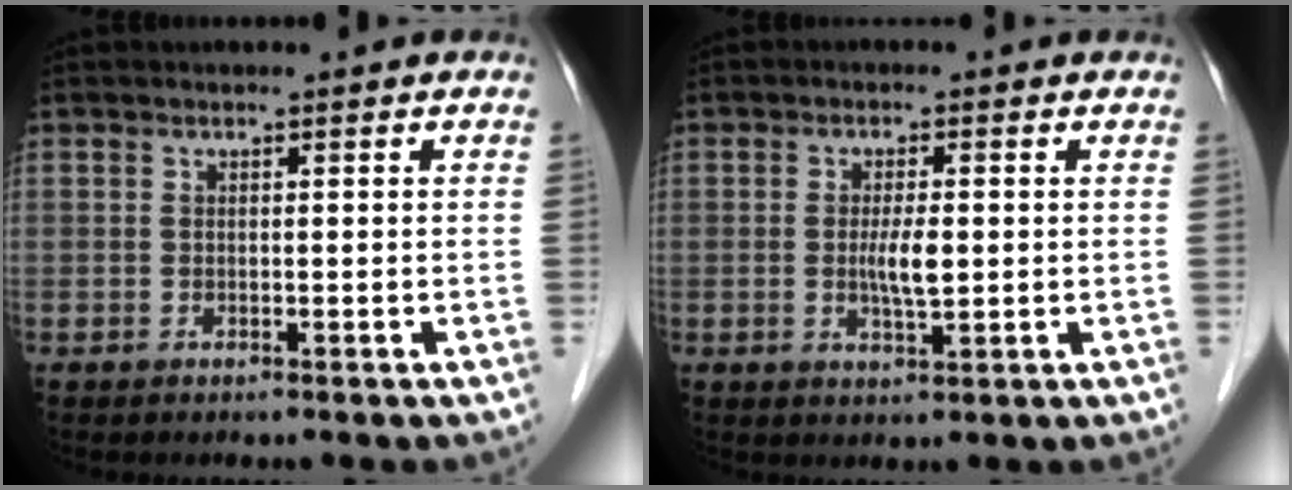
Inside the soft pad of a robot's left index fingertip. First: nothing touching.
{"total": 3.8, "force": [-0.2, 0.9, 3.7], "torque": [-0.065, -0.007, -0.002]}